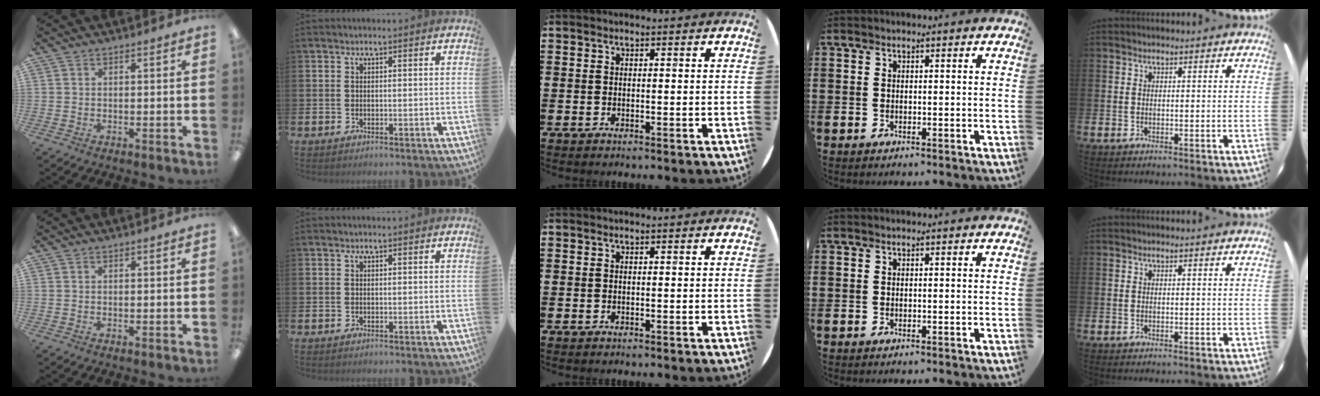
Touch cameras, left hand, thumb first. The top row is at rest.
{}